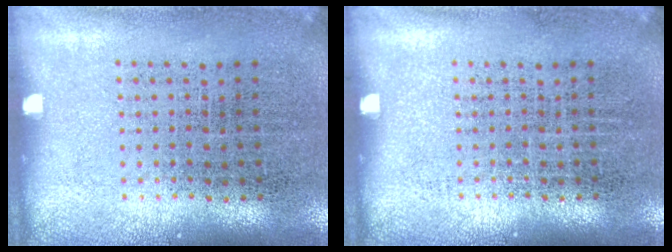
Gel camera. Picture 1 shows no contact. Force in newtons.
{"total": 0.0}